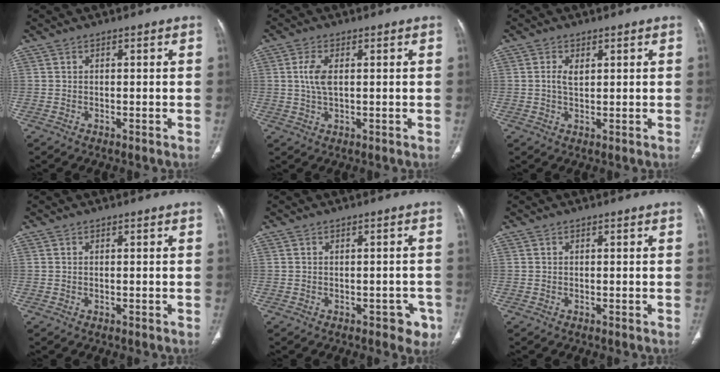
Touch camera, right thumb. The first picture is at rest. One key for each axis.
{"total": 4.4, "fx": 0.7, "fy": 1.9, "fz": 3.9, "tx": -0.091, "ty": -0.001, "tz": 0.015}
{"total": 2.6, "fx": 0.8, "fy": 1.4, "fz": 2.0, "tx": -0.038, "ty": 0.000, "tz": 0.016}
{"total": 0.0}
{"total": 3.8, "fx": -2.0, "fy": 2.4, "fz": 2.3, "tx": -0.004, "ty": 0.011, "tz": -0.021}
{"total": 0.0}